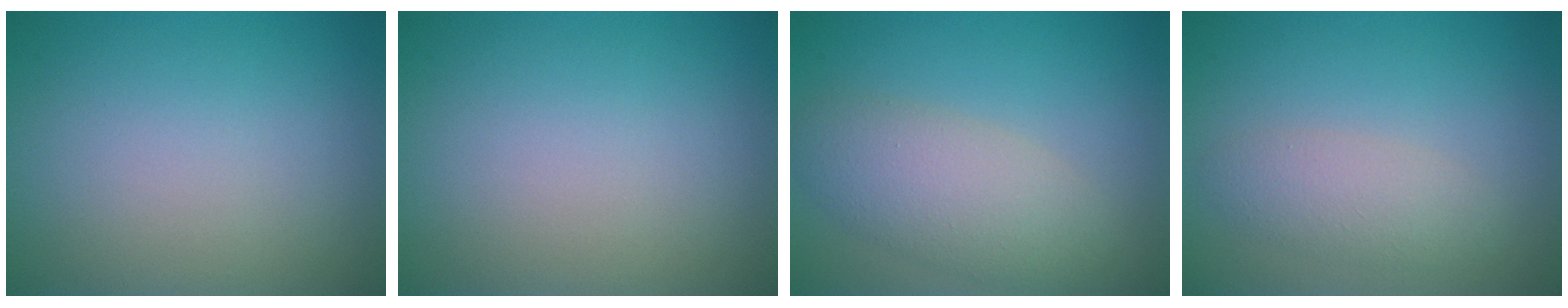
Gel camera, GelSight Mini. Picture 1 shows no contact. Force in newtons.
{"total": 0.0}
{"total": 4.7, "press": 4.7, "slide": 0.3}
{"total": 2.4, "press": 2.4, "slide": 0.1}